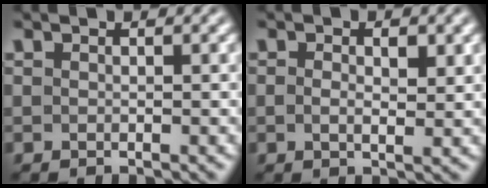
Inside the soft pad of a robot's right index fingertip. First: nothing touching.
{"total": 1.5, "force": [0.1, 0.2, 1.5], "torque": [-0.019, -0.010, 0.007]}